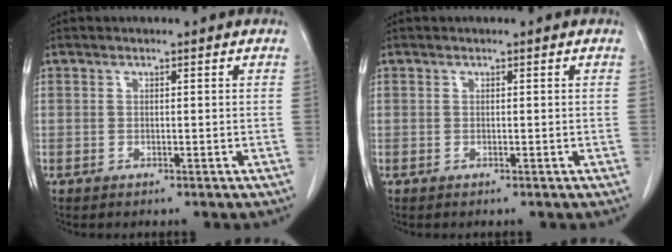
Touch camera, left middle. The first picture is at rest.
{"total": 0.0}